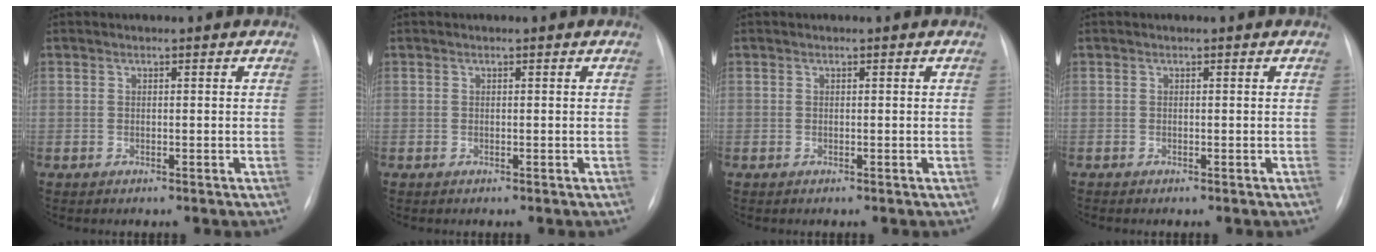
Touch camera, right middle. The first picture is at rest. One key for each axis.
{"total": 0.0}
{"total": 0.0}
{"total": 0.0}